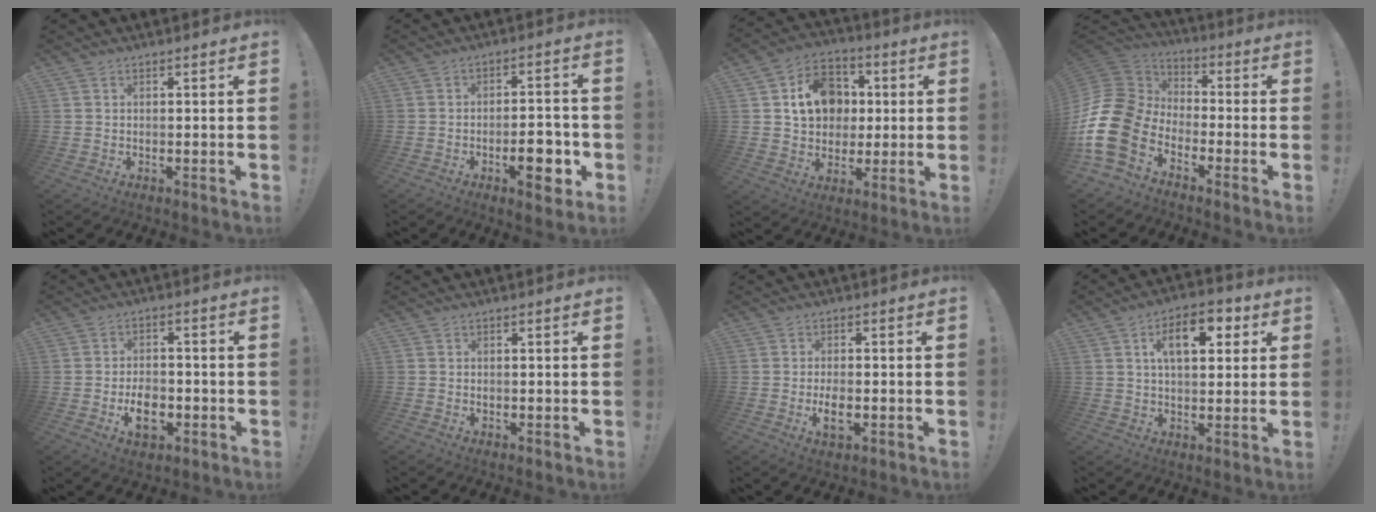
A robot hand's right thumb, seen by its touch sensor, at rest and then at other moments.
{"total": 10.0, "force": [-3.8, 4.5, 8.1], "torque": [-0.084, 0.012, -0.061]}
{"total": 14.9, "force": [2.9, 12.7, 7.1], "torque": [-0.080, 0.001, 0.065]}
{"total": 17.8, "force": [-7.1, 11.9, 11.0], "torque": [-0.251, 0.034, -0.123]}
{"total": 8.2, "force": [-3.0, 5.5, 5.4], "torque": [-0.077, 0.005, -0.051]}
{"total": 0.5, "force": [-0.1, 0.5, 0.0], "torque": [0.000, 0.003, -0.002]}
{"total": 4.8, "force": [-1.4, 2.4, 3.9], "torque": [-0.065, 0.000, -0.025]}
{"total": 13.8, "force": [5.1, 7.8, 10.2], "torque": [-0.145, -0.003, 0.087]}